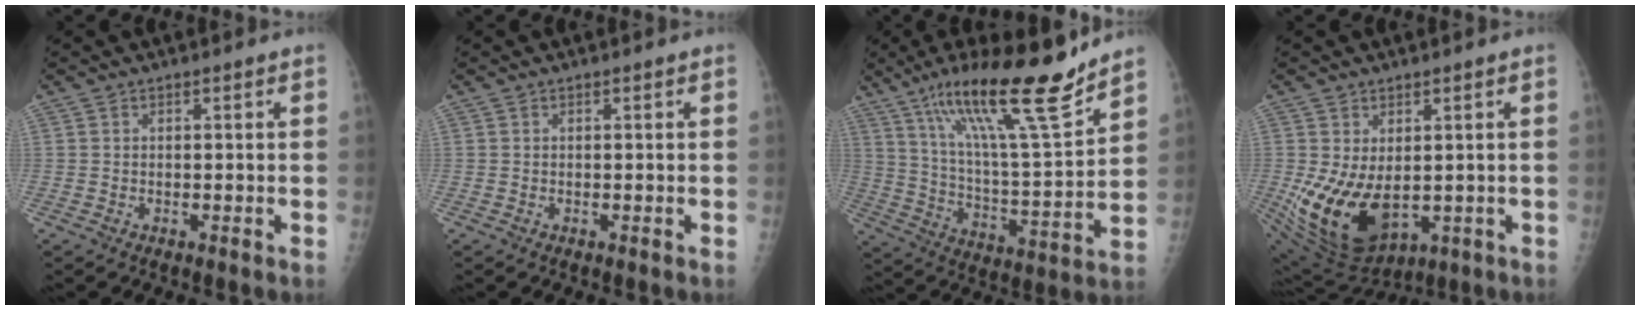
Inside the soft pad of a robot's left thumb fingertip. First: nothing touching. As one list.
[{"total": 0.0}, {"total": 22.2, "force": [15.6, 3.0, 15.5], "torque": [-0.240, -0.071, 0.268]}, {"total": 14.5, "force": [-1.0, 9.2, 11.1], "torque": [-0.194, -0.019, 0.016]}]